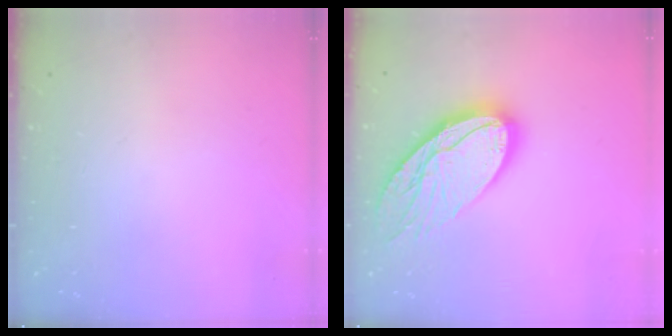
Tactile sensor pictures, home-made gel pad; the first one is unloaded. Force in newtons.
{"total": 19.1, "press": 19.1, "slide": 1.4}